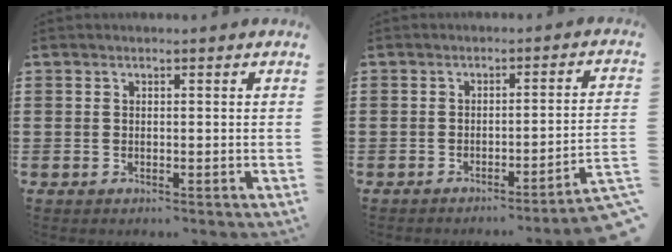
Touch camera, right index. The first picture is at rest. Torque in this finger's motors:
{"motor_torque": [1.07, -1.07, 0.23, 0.05]}